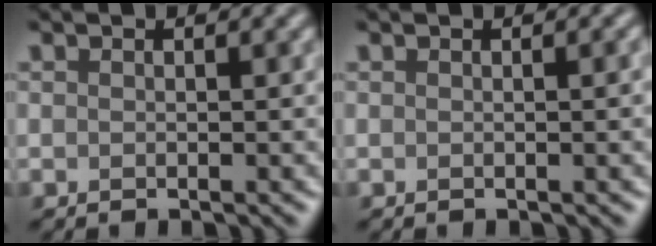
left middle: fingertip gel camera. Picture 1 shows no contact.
{"total": 1.5, "force": [0.1, 0.4, 1.4], "torque": [-0.012, 0.006, -0.002]}